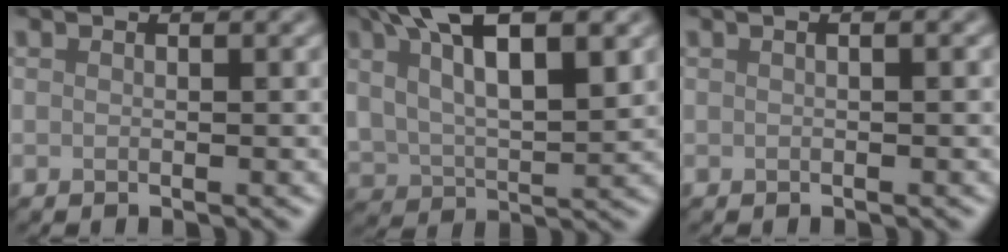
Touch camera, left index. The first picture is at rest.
{"total": 10.7, "force": [5.7, 4.3, 8.0], "torque": [-0.137, 0.022, 0.089]}
{"total": 1.3, "force": [0.5, 0.4, 1.1], "torque": [-0.016, 0.004, 0.002]}